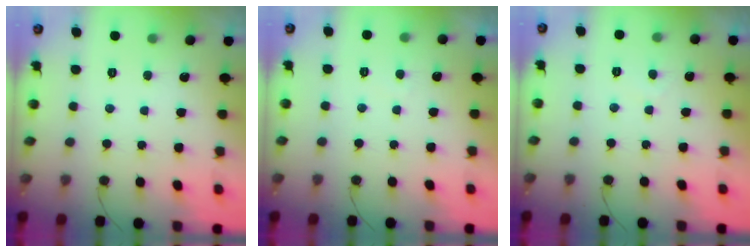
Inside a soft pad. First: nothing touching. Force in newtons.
{"total": 0.0}
{"total": 0.0}